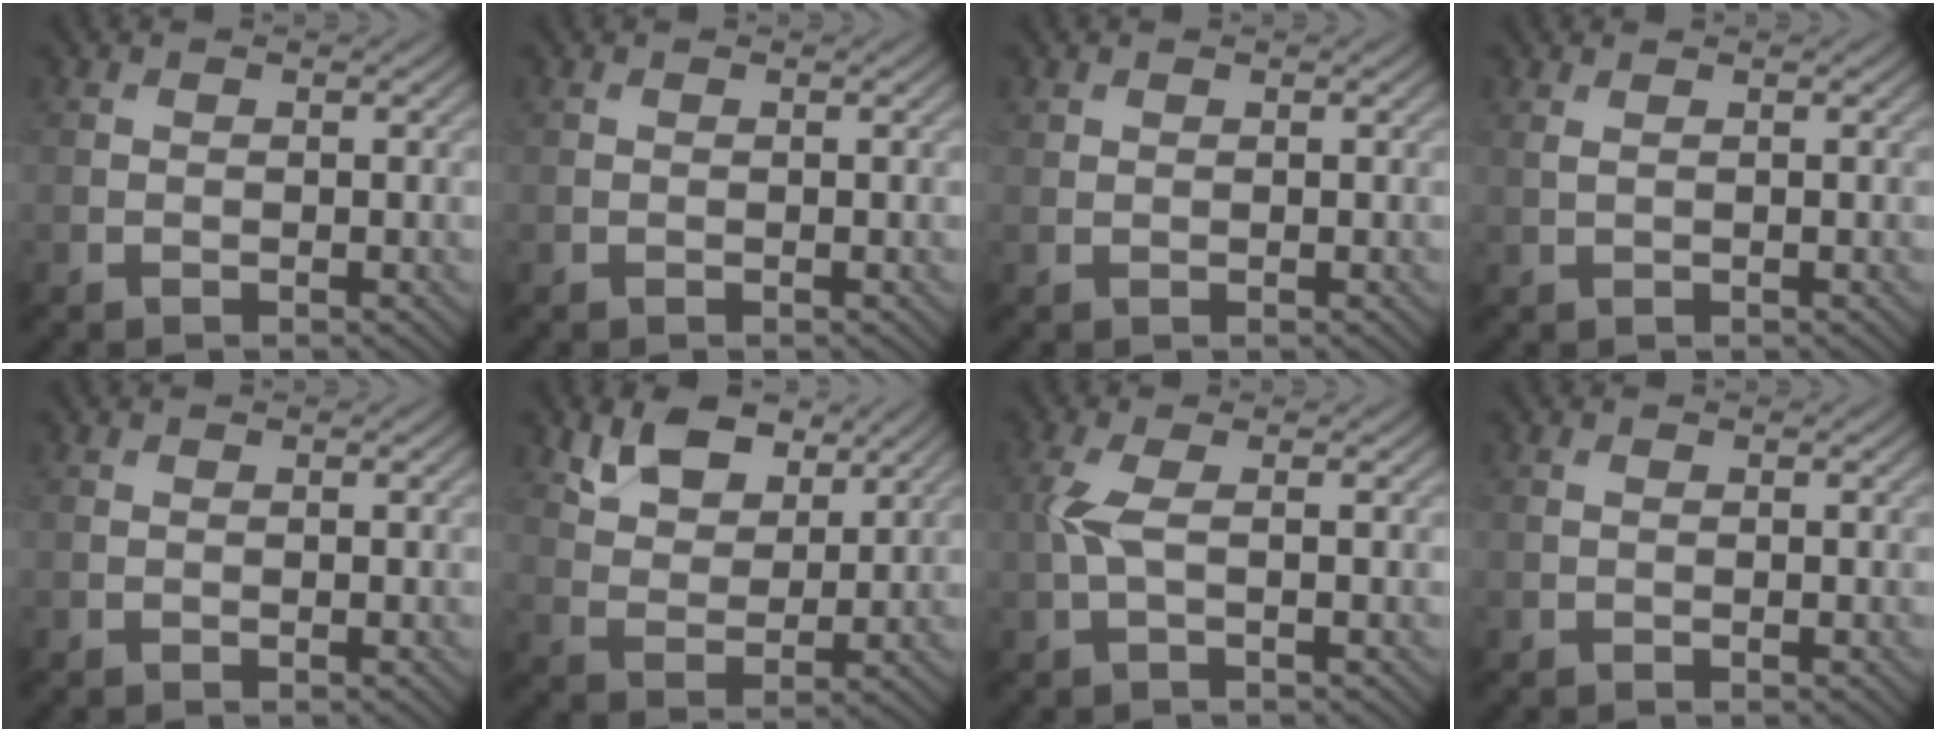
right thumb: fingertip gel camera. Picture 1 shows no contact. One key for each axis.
{"total": 0.0}
{"total": 0.5, "fx": 0.4, "fy": 0.4, "fz": 0.0, "tx": 0.000, "ty": -0.003, "tz": 0.010}
{"total": 0.8, "fx": 0.5, "fy": 0.1, "fz": 0.6, "tx": -0.018, "ty": 0.004, "tz": 0.010}
{"total": 0.0}
{"total": 7.3, "fx": 4.7, "fy": 4.0, "fz": 3.9, "tx": -0.088, "ty": -0.005, "tz": 0.085}
{"total": 2.8, "fx": 0.1, "fy": 0.6, "fz": 2.8, "tx": -0.070, "ty": 0.007, "tz": 0.000}
{"total": 0.0}